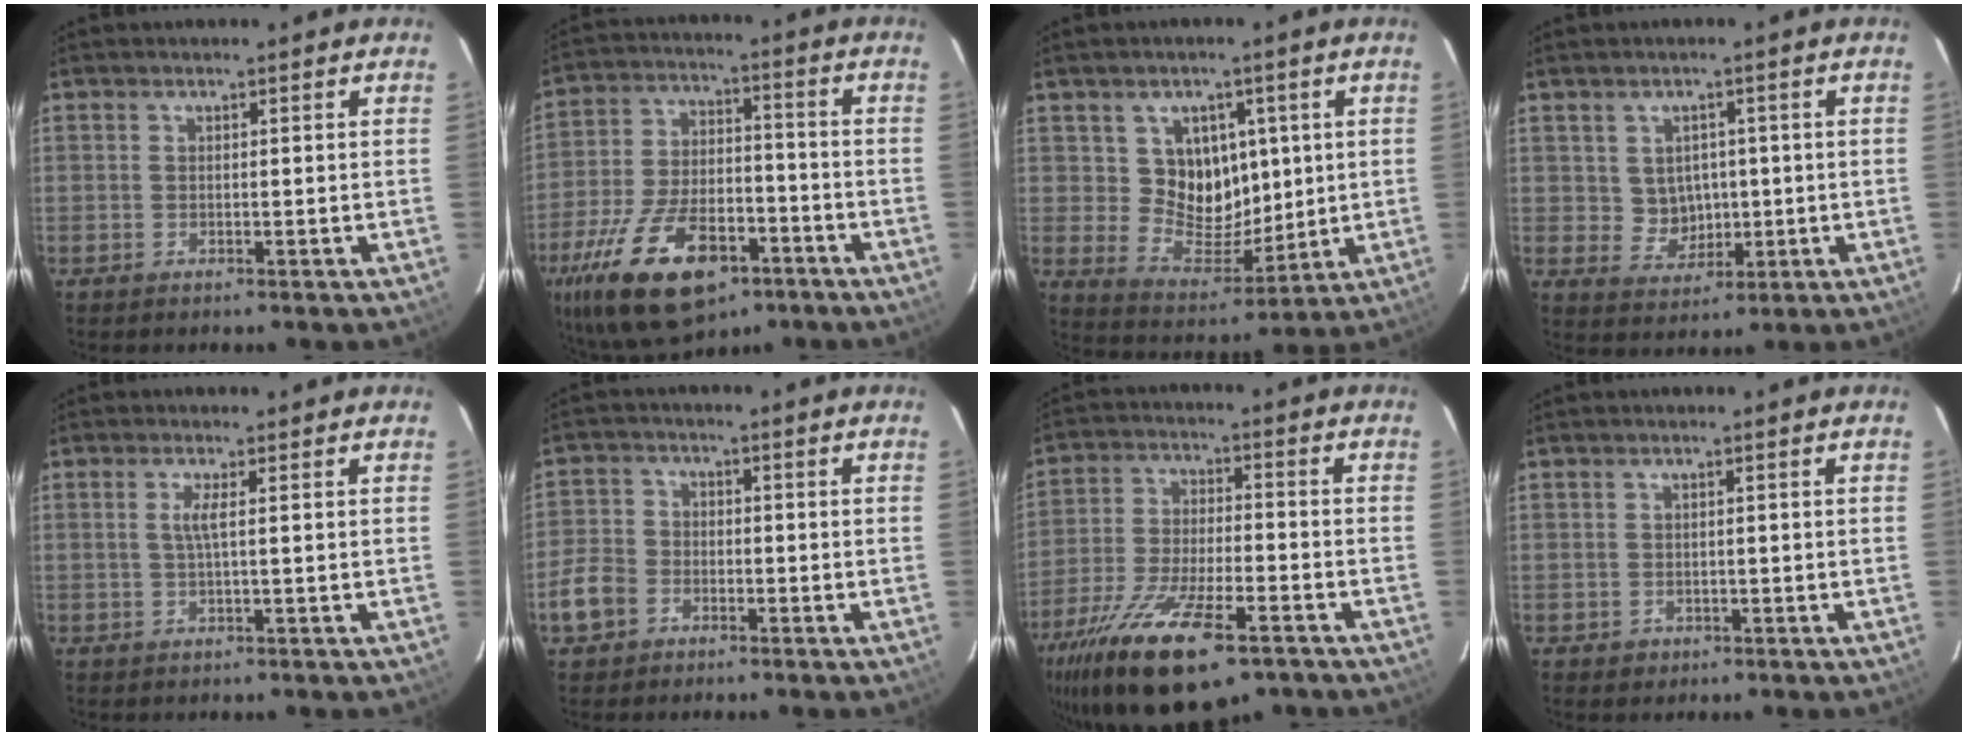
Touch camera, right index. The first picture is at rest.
{"total": 22.2, "force": [-12.4, 11.2, 14.7], "torque": [-0.308, -0.020, -0.200]}
{"total": 10.4, "force": [2.6, 9.0, 4.6], "torque": [-0.084, 0.000, 0.062]}
{"total": 5.9, "force": [0.4, 5.6, 1.8], "torque": [-0.039, 0.007, 0.023]}
{"total": 2.0, "force": [0.2, -0.4, 1.9], "torque": [-0.034, 0.001, 0.003]}
{"total": 6.7, "force": [-3.3, 5.3, 2.5], "torque": [-0.056, 0.015, -0.065]}
{"total": 20.4, "force": [-13.2, 6.7, 14.1], "torque": [-0.277, -0.052, -0.224]}
{"total": 1.9, "force": [-0.5, 1.8, 0.3], "torque": [-0.003, 0.002, -0.002]}